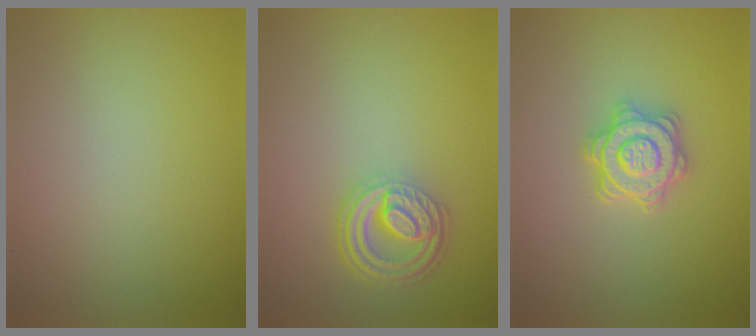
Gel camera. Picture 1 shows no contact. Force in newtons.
{"total": 4.5, "press": 3.5, "slide": 2.8}
{"total": 3.6, "press": 3.3, "slide": 1.4}